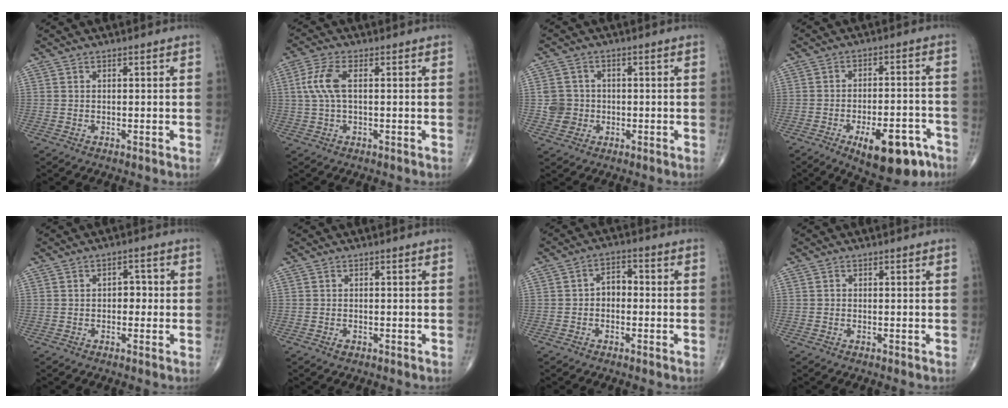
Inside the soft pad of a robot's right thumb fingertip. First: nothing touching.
{"total": 5.9, "force": [0.8, 2.4, 5.3], "torque": [-0.137, 0.014, 0.014]}
{"total": 4.5, "force": [-0.5, 4.3, 1.1], "torque": [0.002, 0.006, -0.010]}
{"total": 13.8, "force": [-7.3, 5.7, 10.2], "torque": [-0.125, 0.035, -0.095]}
{"total": 2.9, "force": [-0.2, 2.0, 2.0], "torque": [-0.007, 0.008, -0.010]}
{"total": 0.8, "force": [-0.4, 0.5, 0.4], "torque": [-0.003, 0.002, -0.007]}
{"total": 4.8, "force": [-0.9, 3.3, 3.4], "torque": [-0.040, 0.026, -0.029]}
{"total": 0.0}